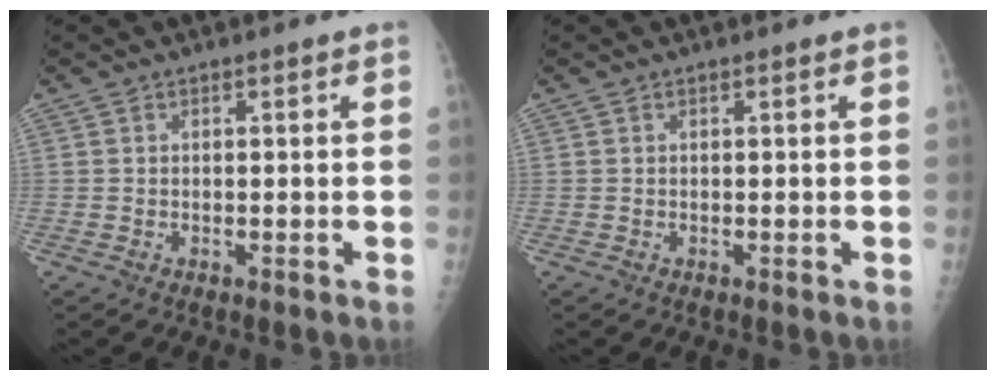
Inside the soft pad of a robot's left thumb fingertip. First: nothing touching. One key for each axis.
{"total": 0.0}